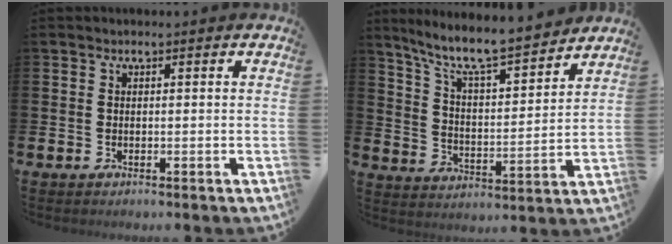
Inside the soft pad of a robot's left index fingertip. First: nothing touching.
{"total": 9.4, "force": [8.5, 1.2, 3.9], "torque": [-0.104, -0.061, 0.144]}